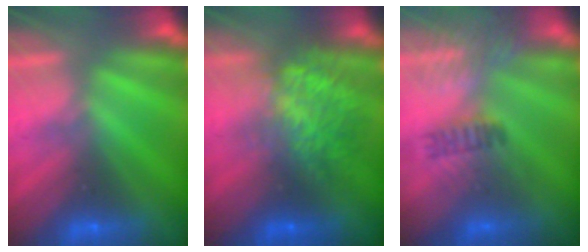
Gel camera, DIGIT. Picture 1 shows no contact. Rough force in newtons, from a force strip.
{"total": 7.8}
{"total": 5.8}